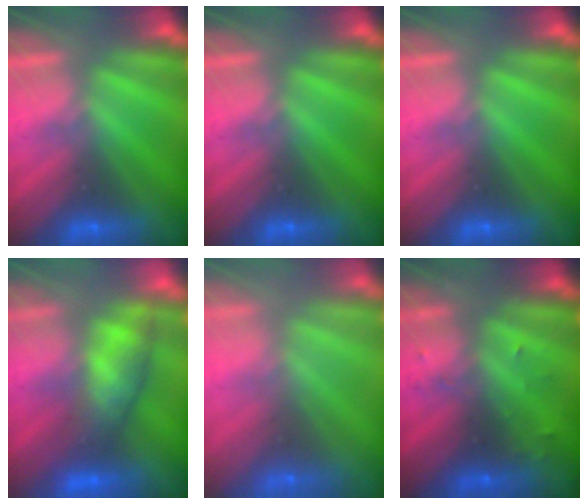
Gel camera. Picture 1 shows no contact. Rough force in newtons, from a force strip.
{"total": 0.0}
{"total": 0.0}
{"total": 6.4}
{"total": 8.6}
{"total": 3.0}